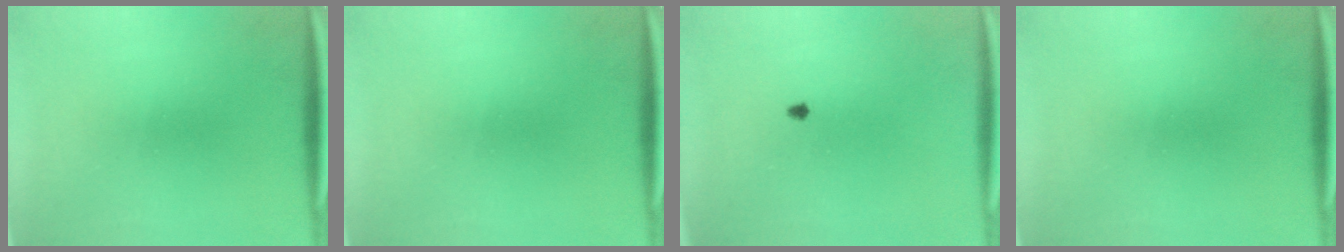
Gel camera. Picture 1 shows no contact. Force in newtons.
{"total": 0.0}
{"total": 0.7}
{"total": 0.0}